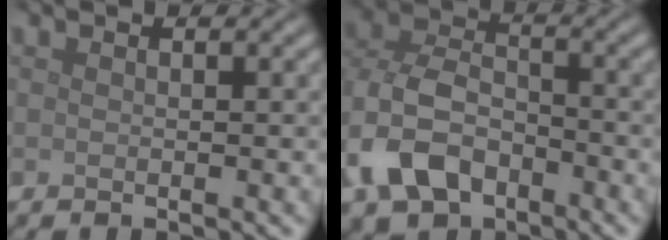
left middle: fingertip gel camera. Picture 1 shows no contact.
{"total": 7.3, "force": [-3.2, 5.0, 4.2], "torque": [-0.097, -0.004, -0.068]}